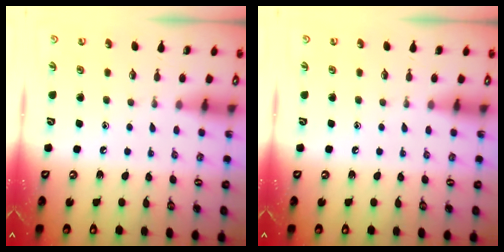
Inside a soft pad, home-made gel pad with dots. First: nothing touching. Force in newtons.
{"total": 0.0}